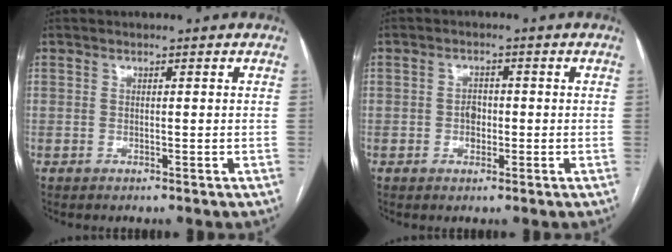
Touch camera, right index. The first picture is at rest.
{"total": 2.3, "force": [-0.4, 1.7, 1.5], "torque": [-0.020, 0.006, -0.007]}